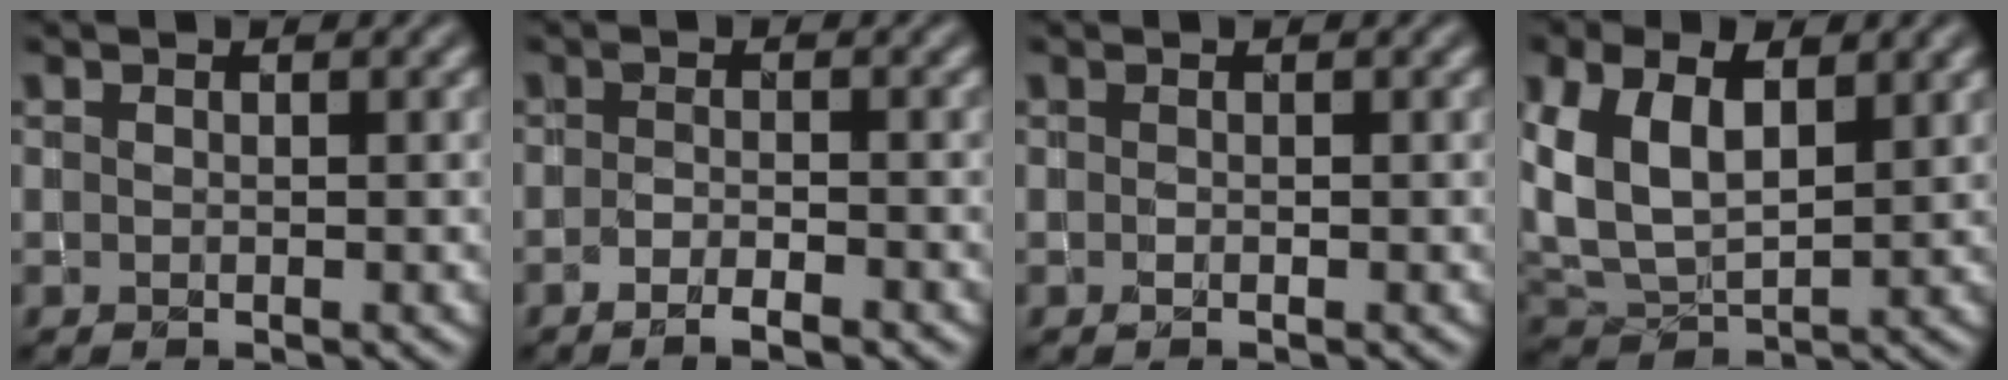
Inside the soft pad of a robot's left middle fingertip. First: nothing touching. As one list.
[{"total": 2.1, "force": [-1.5, 0.4, 1.5], "torque": [-0.029, 0.001, -0.030]}, {"total": 0.0}, {"total": 7.8, "force": [2.9, 4.5, 5.7], "torque": [-0.137, 0.011, 0.050]}]